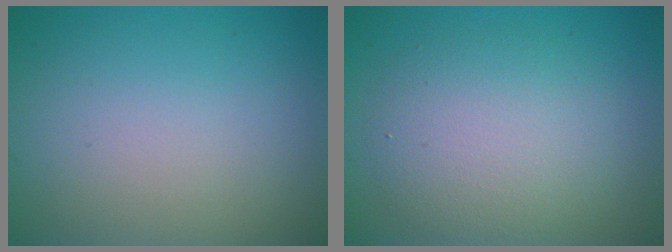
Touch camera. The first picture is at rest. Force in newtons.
{"total": 4.9, "press": 4.9, "slide": 0.5}